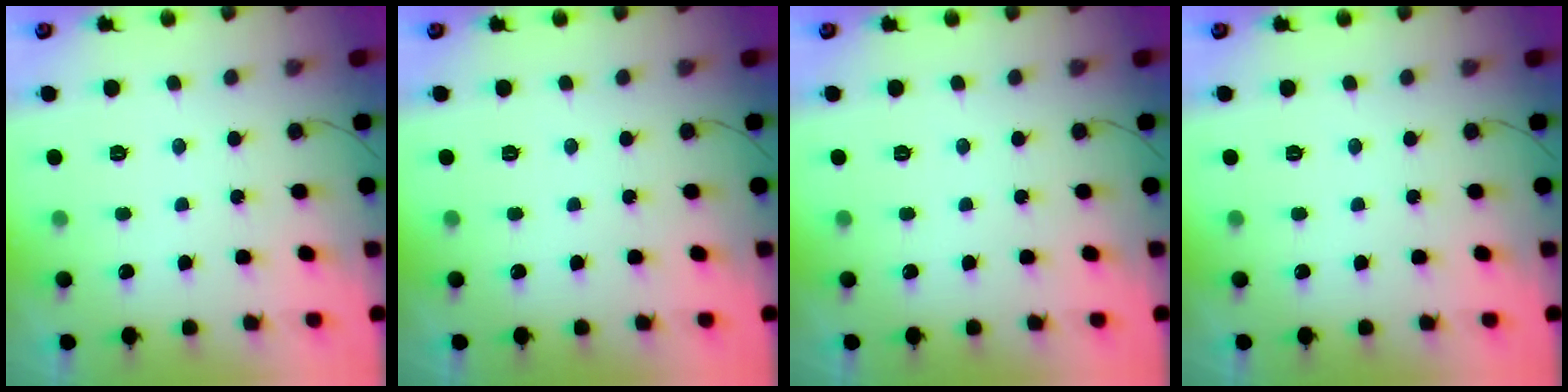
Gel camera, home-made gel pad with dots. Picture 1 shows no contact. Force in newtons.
{"total": 0.0}
{"total": 0.0}
{"total": 0.0}